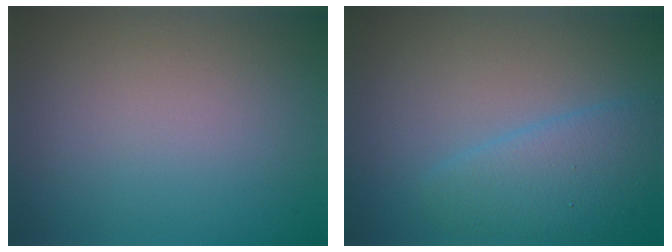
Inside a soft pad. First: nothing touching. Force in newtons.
{"total": 3.8, "press": 3.8, "slide": 0.2}